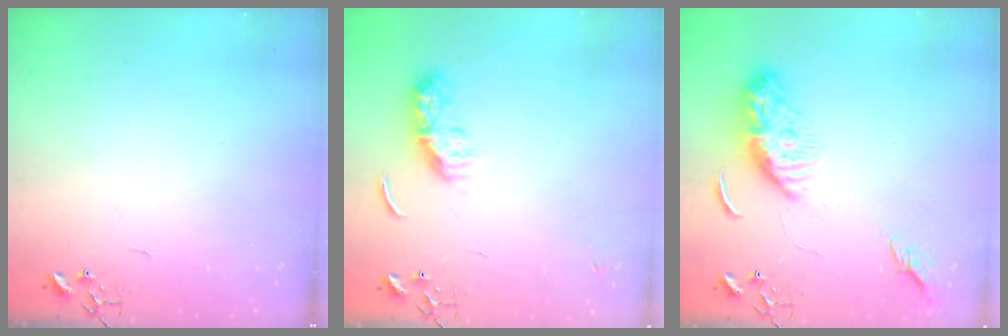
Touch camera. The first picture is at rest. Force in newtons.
{"total": 9.6, "press": 9.6, "slide": 0.2}
{"total": 10.5, "press": 10.4, "slide": 1.1}